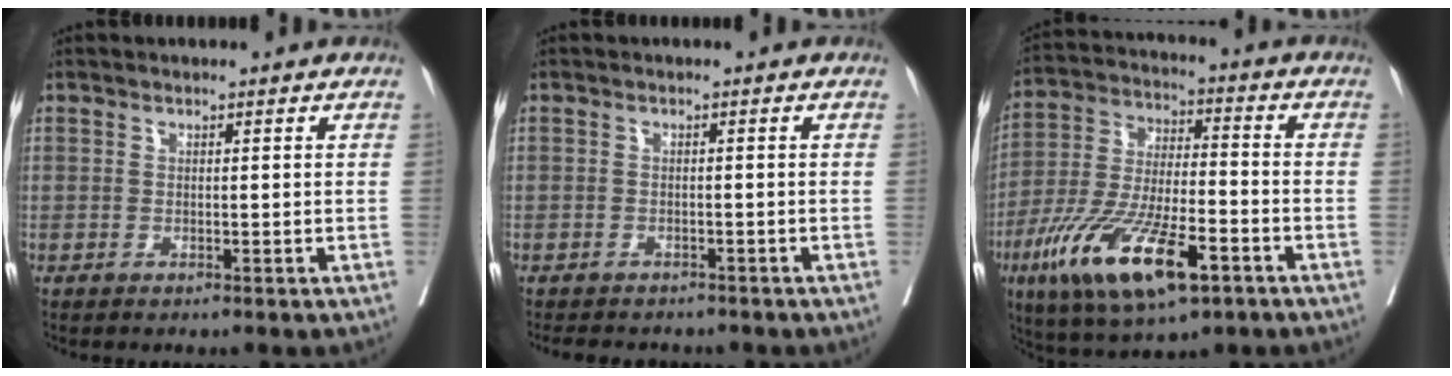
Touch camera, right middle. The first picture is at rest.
{"total": 6.4, "force": [-5.7, 2.3, 2.0], "torque": [-0.025, -0.002, -0.071]}
{"total": 17.2, "force": [-8.4, 4.8, 14.3], "torque": [-0.292, -0.023, -0.145]}